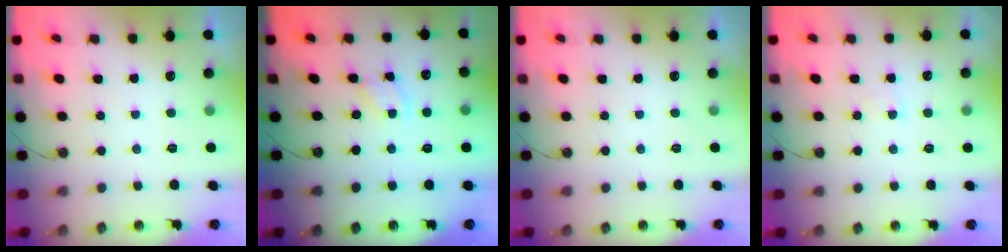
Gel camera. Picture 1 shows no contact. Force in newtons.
{"total": 2.1, "press": 2.1, "slide": 0.3}
{"total": 0.0}
{"total": 3.0, "press": 3.0, "slide": 0.4}